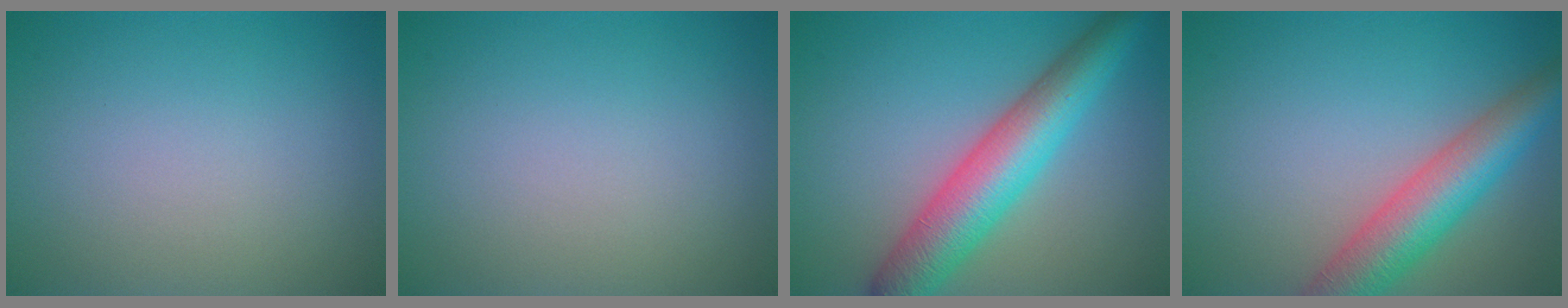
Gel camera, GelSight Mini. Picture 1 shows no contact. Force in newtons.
{"total": 0.0}
{"total": 7.6, "press": 7.6, "slide": 0.1}
{"total": 6.9, "press": 6.9, "slide": 0.3}